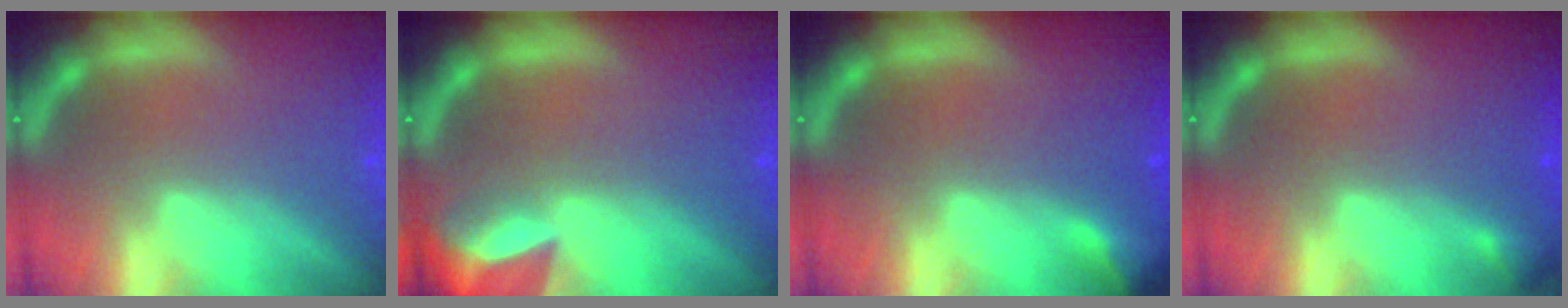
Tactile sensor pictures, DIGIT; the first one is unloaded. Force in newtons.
{"total": 6.0}
{"total": 2.4}
{"total": 0.9}